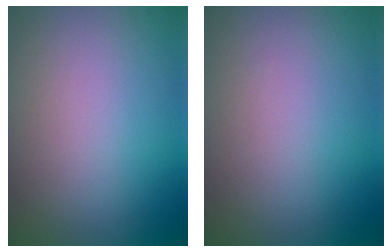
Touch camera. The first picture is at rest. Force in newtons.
{"total": 0.0}